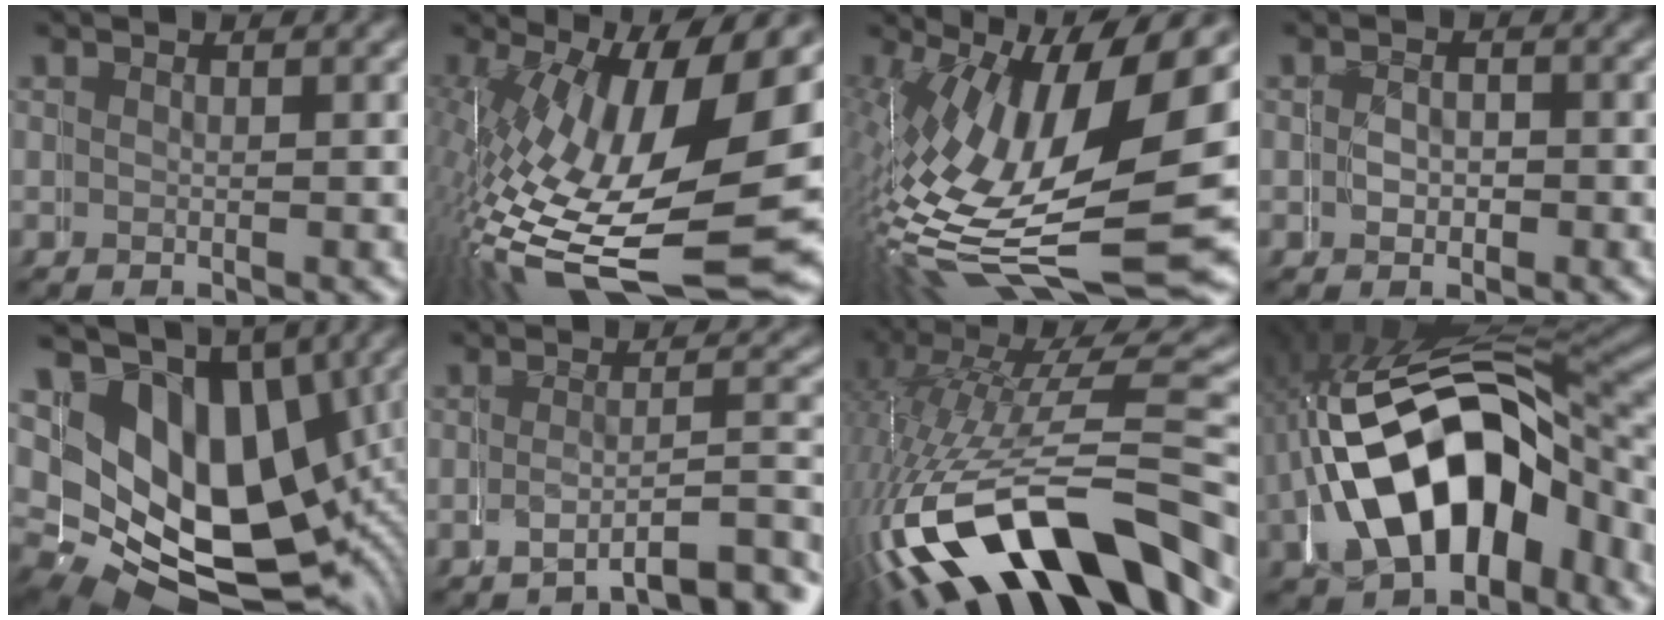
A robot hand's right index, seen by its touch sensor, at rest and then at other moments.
{"total": 12.5, "force": [-2.7, 5.7, 10.8], "torque": [-0.190, -0.036, -0.018]}
{"total": 11.9, "force": [-0.7, 5.6, 10.5], "torque": [-0.166, -0.015, 0.005]}
{"total": 1.7, "force": [-0.3, 1.2, -1.2], "torque": [0.009, -0.007, -0.005]}
{"total": 15.7, "force": [-0.8, 12.6, 9.2], "torque": [-0.190, -0.063, 0.009]}
{"total": 4.0, "force": [-3.5, 0.0, 2.1], "torque": [-0.021, -0.003, -0.055]}
{"total": 11.3, "force": [-4.7, 4.7, 9.2], "torque": [-0.181, -0.024, -0.050]}
{"total": 15.0, "force": [-0.6, 9.4, 11.6], "torque": [-0.214, -0.016, 0.006]}